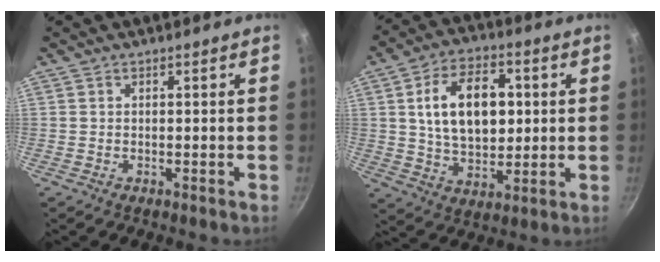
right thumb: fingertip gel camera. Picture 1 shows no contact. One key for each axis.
{"total": 15.6, "fx": 2.7, "fy": 9.9, "fz": 11.8, "tx": -0.167, "ty": 0.001, "tz": 0.047}